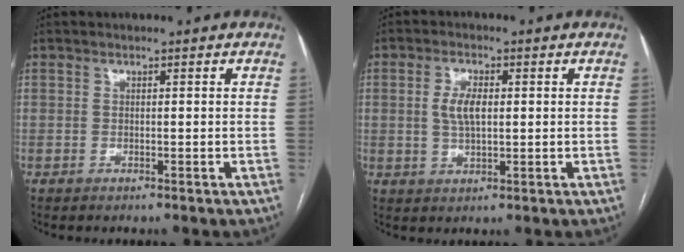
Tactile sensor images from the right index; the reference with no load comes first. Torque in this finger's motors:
{"motor_torque": [0.39, 0.19, 0.25, 0.08]}